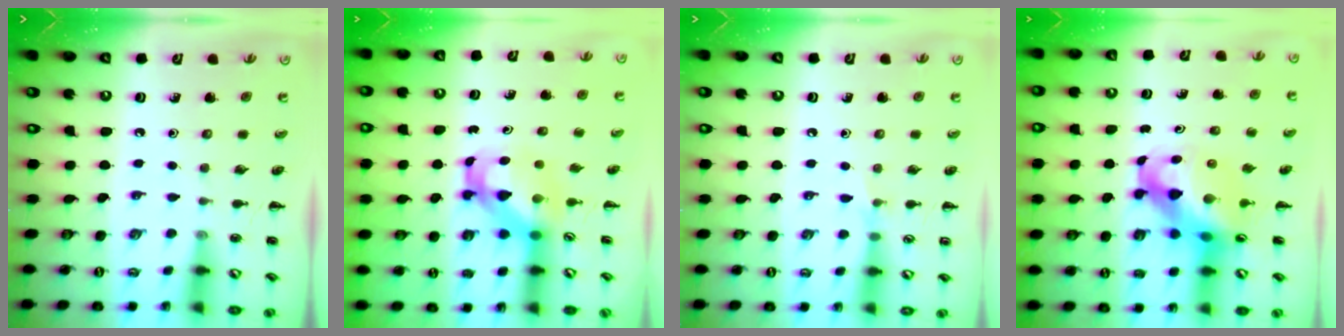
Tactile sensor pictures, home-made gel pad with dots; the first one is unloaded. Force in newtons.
{"total": 5.4, "press": 5.2, "slide": 1.3}
{"total": 4.4, "press": 4.1, "slide": 1.7}
{"total": 9.7, "press": 9.3, "slide": 2.8}